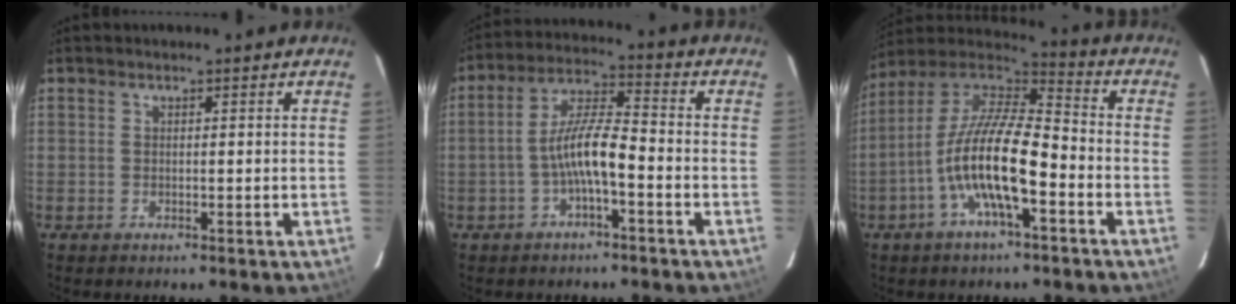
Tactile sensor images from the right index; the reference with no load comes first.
{"total": 7.7, "force": [-2.9, 1.5, 7.0], "torque": [-0.146, 0.015, -0.053]}
{"total": 15.7, "force": [-5.7, 4.4, 14.0], "torque": [-0.267, -0.006, -0.114]}